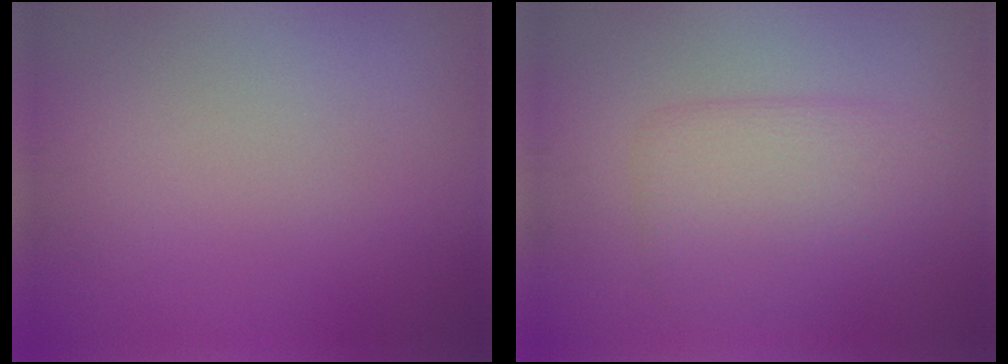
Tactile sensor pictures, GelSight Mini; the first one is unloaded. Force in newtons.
{"total": 4.4, "press": 4.4, "slide": 0.1}